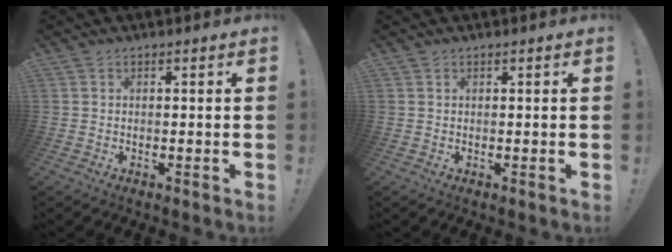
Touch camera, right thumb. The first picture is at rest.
{"total": 0.0}